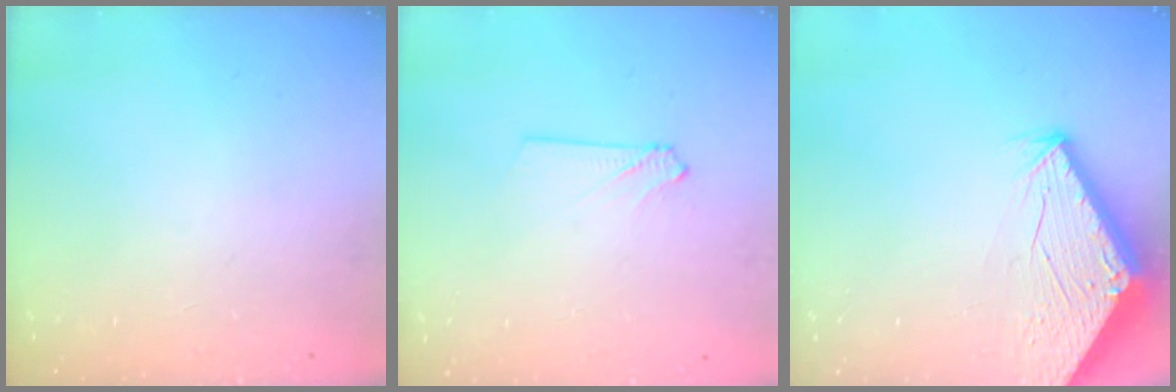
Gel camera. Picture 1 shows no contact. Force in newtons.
{"total": 2.4, "press": 2.4, "slide": 0.3}
{"total": 2.9, "press": 2.9, "slide": 0.1}